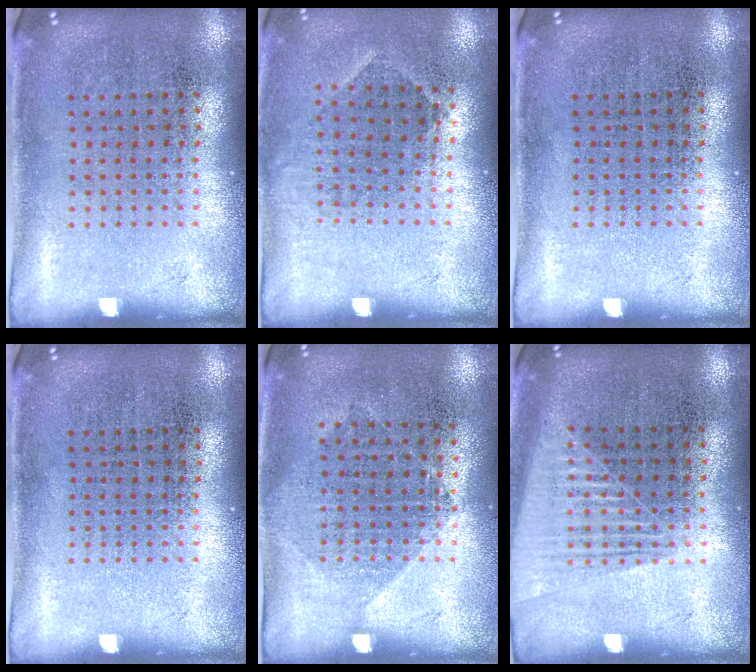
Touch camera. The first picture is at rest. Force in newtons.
{"total": 0.8, "press": 0.7, "slide": 0.5}
{"total": 0.0}
{"total": 0.0}
{"total": 1.0, "press": 0.9, "slide": 0.5}
{"total": 1.5, "press": 1.5, "slide": 0.4}